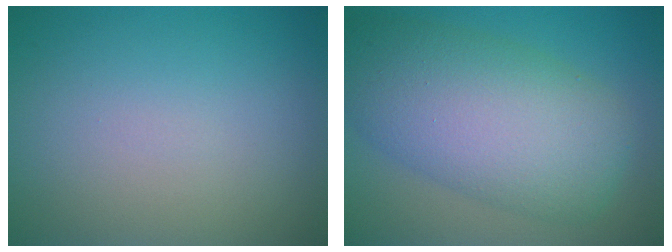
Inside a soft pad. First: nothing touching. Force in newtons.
{"total": 10.2, "press": 10.2, "slide": 0.1}